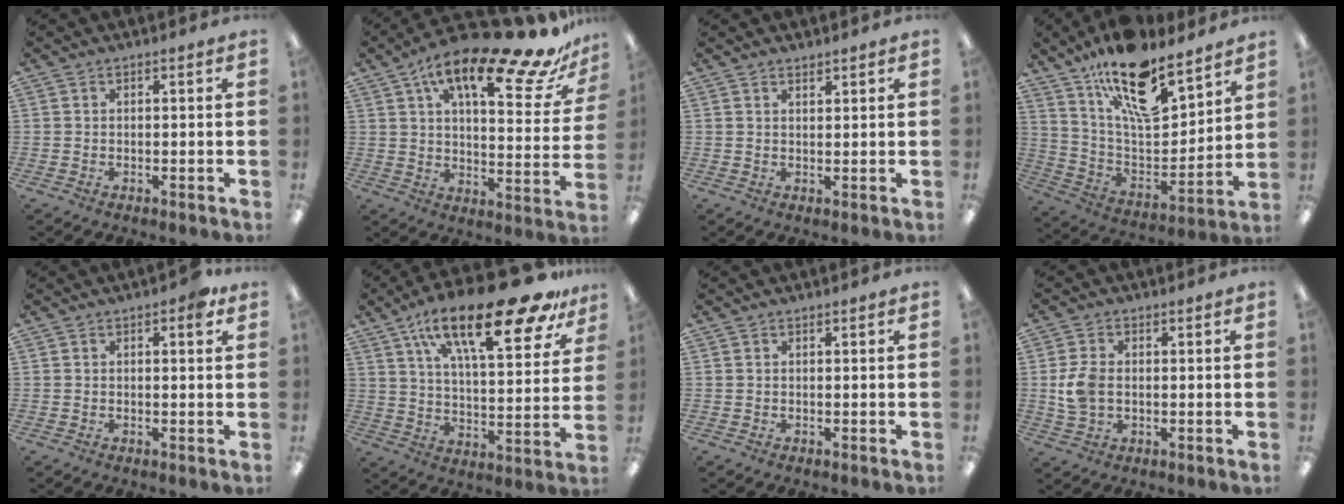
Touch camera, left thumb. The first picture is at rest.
{"total": 22.3, "force": [14.3, 7.0, 15.6], "torque": [-0.238, -0.084, 0.229]}
{"total": 1.5, "force": [1.4, 0.3, 0.2], "torque": [-0.005, -0.003, 0.027]}
{"total": 20.3, "force": [14.1, 7.9, 12.3], "torque": [-0.204, -0.090, 0.244]}
{"total": 3.2, "force": [1.8, 0.9, 2.5], "torque": [-0.032, -0.006, 0.025]}
{"total": 26.3, "force": [16.8, 8.7, 18.3], "torque": [-0.280, -0.098, 0.267]}
{"total": 0.0}
{"total": 6.5, "force": [0.1, 4.4, 4.7], "torque": [-0.096, 0.001, 0.001]}